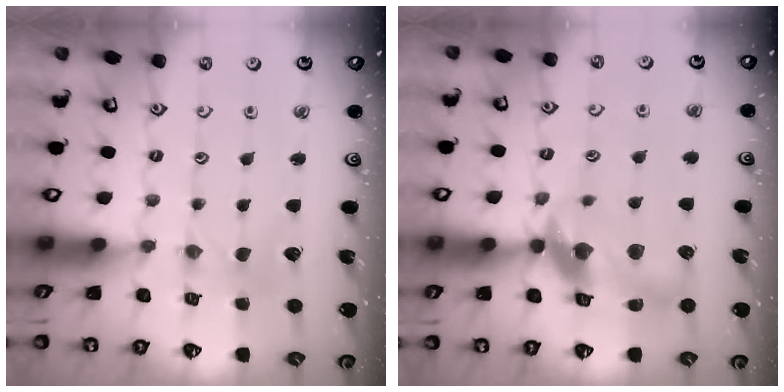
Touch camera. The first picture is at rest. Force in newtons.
{"total": 14.3, "press": 14.2, "slide": 2.1}